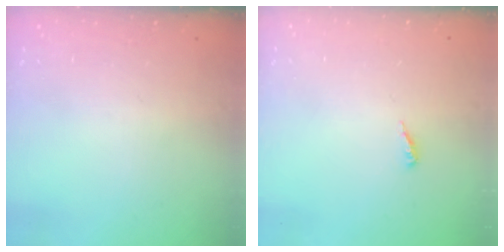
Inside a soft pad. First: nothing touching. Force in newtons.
{"total": 3.9, "press": 3.9, "slide": 0.3}